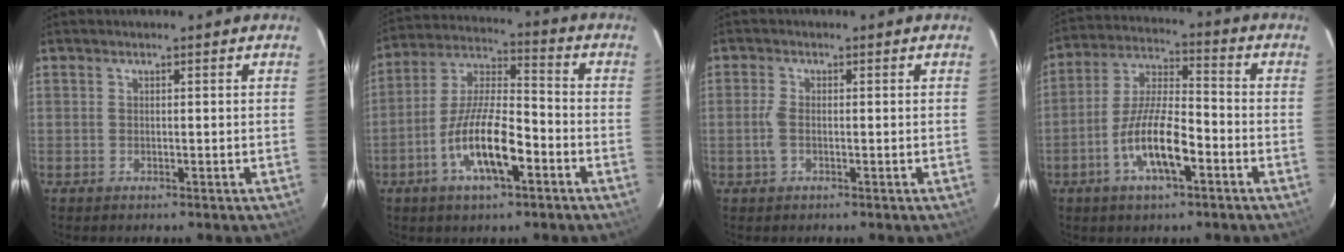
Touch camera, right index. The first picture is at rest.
{"total": 13.9, "force": [-6.0, 4.1, 11.8], "torque": [-0.239, -0.003, -0.111]}
{"total": 2.5, "force": [-0.6, 1.2, 2.1], "torque": [-0.050, 0.001, -0.012]}
{"total": 12.1, "force": [-5.2, 3.5, 10.4], "torque": [-0.213, -0.002, -0.098]}